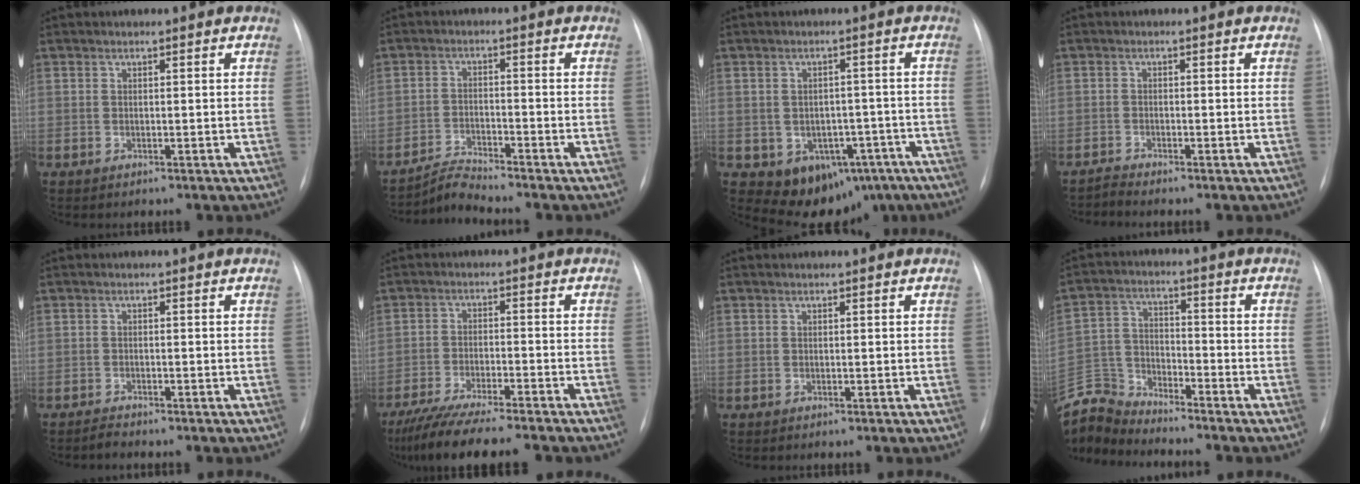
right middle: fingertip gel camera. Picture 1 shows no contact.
{"total": 3.9, "force": [-3.7, -1.2, -0.4], "torque": [-0.001, -0.019, -0.069]}
{"total": 10.6, "force": [-6.0, 7.5, 4.6], "torque": [-0.043, 0.025, -0.071]}
{"total": 1.3, "force": [-1.1, -0.4, -0.3], "torque": [0.007, -0.008, -0.023]}
{"total": 1.1, "force": [-1.1, 0.0, 0.0], "torque": [-0.002, -0.005, -0.019]}
{"total": 13.2, "force": [-11.2, 0.7, 6.9], "torque": [-0.110, -0.030, -0.177]}
{"total": 0.0}
{"total": 8.5, "force": [-8.5, 0.2, -0.5], "torque": [0.000, 0.013, -0.169]}